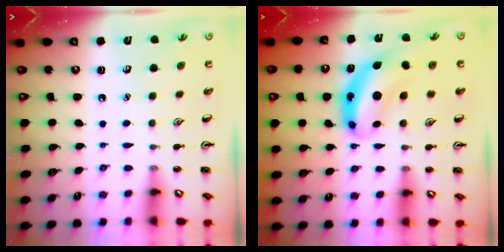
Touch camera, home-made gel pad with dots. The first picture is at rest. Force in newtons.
{"total": 8.4, "press": 8.1, "slide": 2.2}